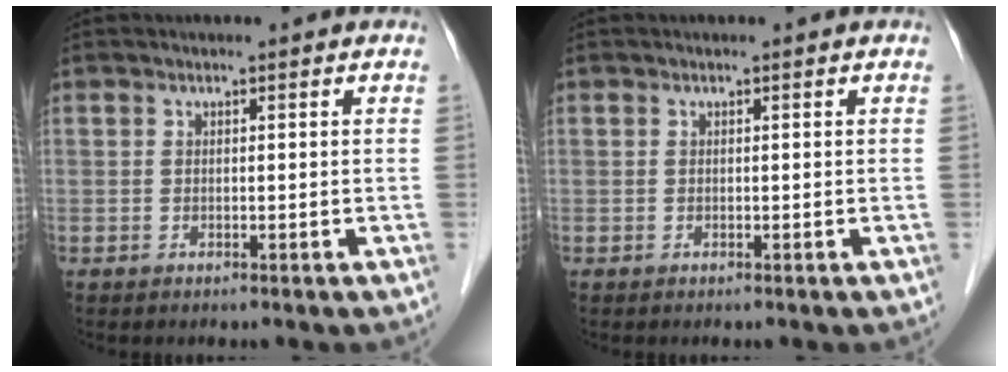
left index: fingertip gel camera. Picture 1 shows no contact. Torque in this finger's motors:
{"motor_torque": [-0.10, -0.02, 0.05, 0.02]}